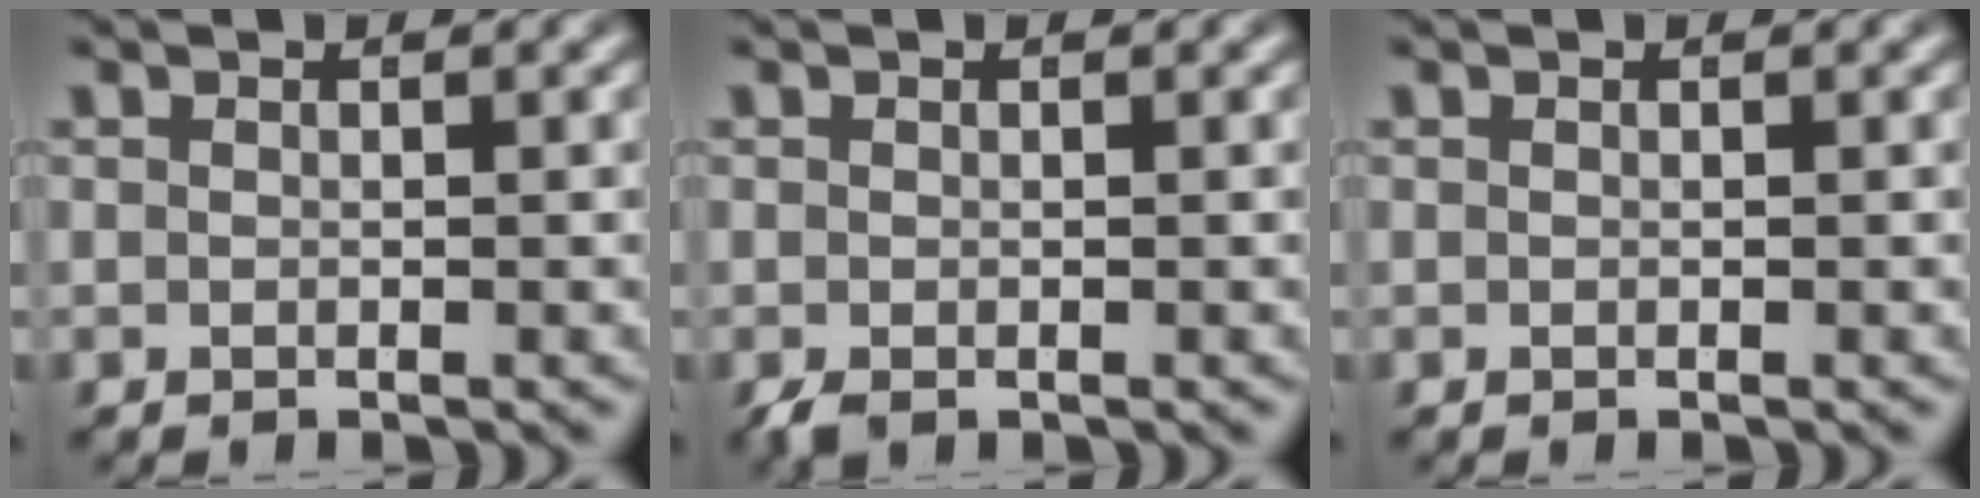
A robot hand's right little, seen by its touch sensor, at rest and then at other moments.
{"total": 1.0, "force": [-0.8, 0.4, 0.5], "torque": [-0.013, -0.010, -0.009]}
{"total": 0.0}